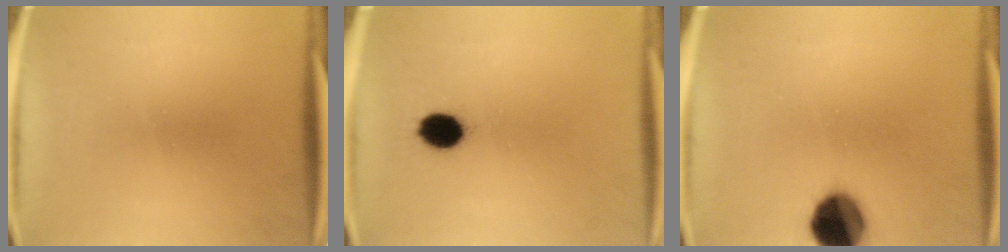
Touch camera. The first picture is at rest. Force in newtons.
{"total": 5.7}
{"total": 12.5}